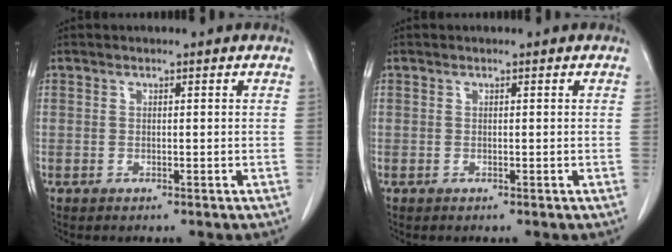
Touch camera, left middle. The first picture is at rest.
{"total": 0.0}